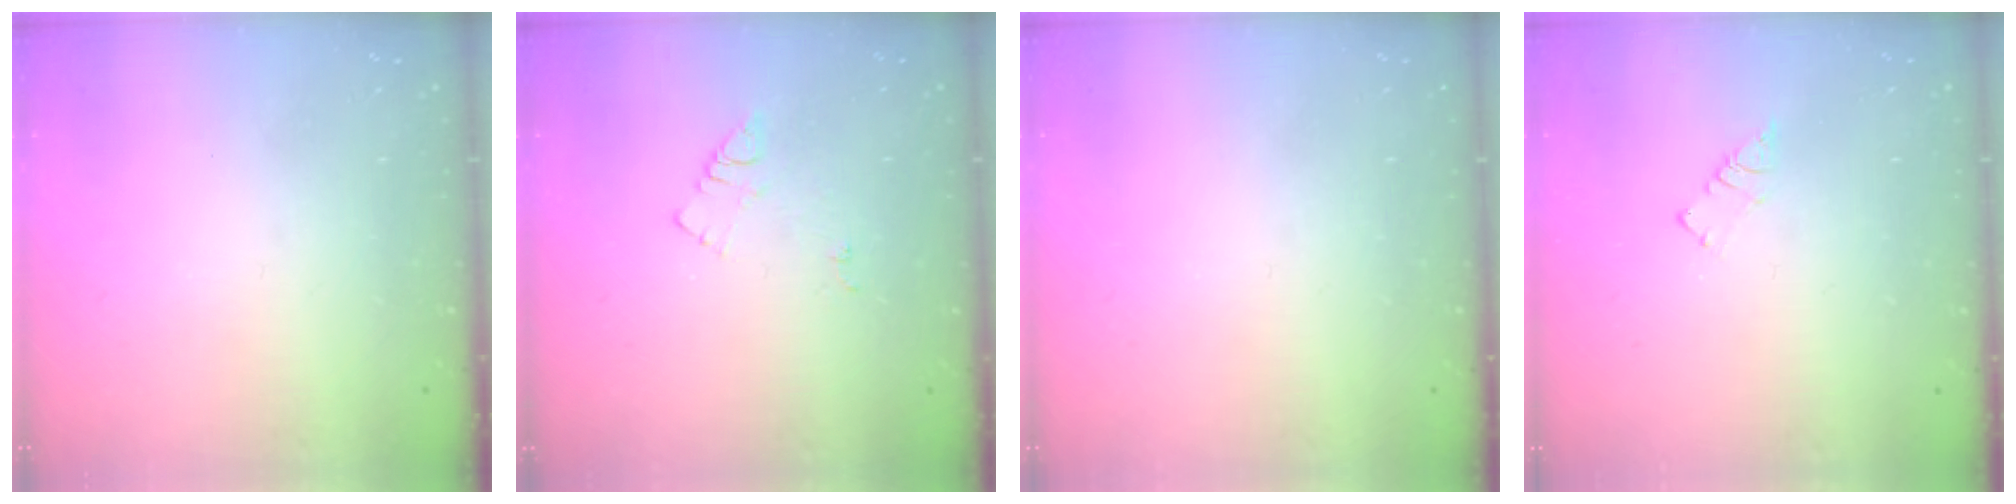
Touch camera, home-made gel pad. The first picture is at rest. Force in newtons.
{"total": 6.2, "press": 6.2, "slide": 0.8}
{"total": 0.0}
{"total": 2.6, "press": 2.6, "slide": 0.3}